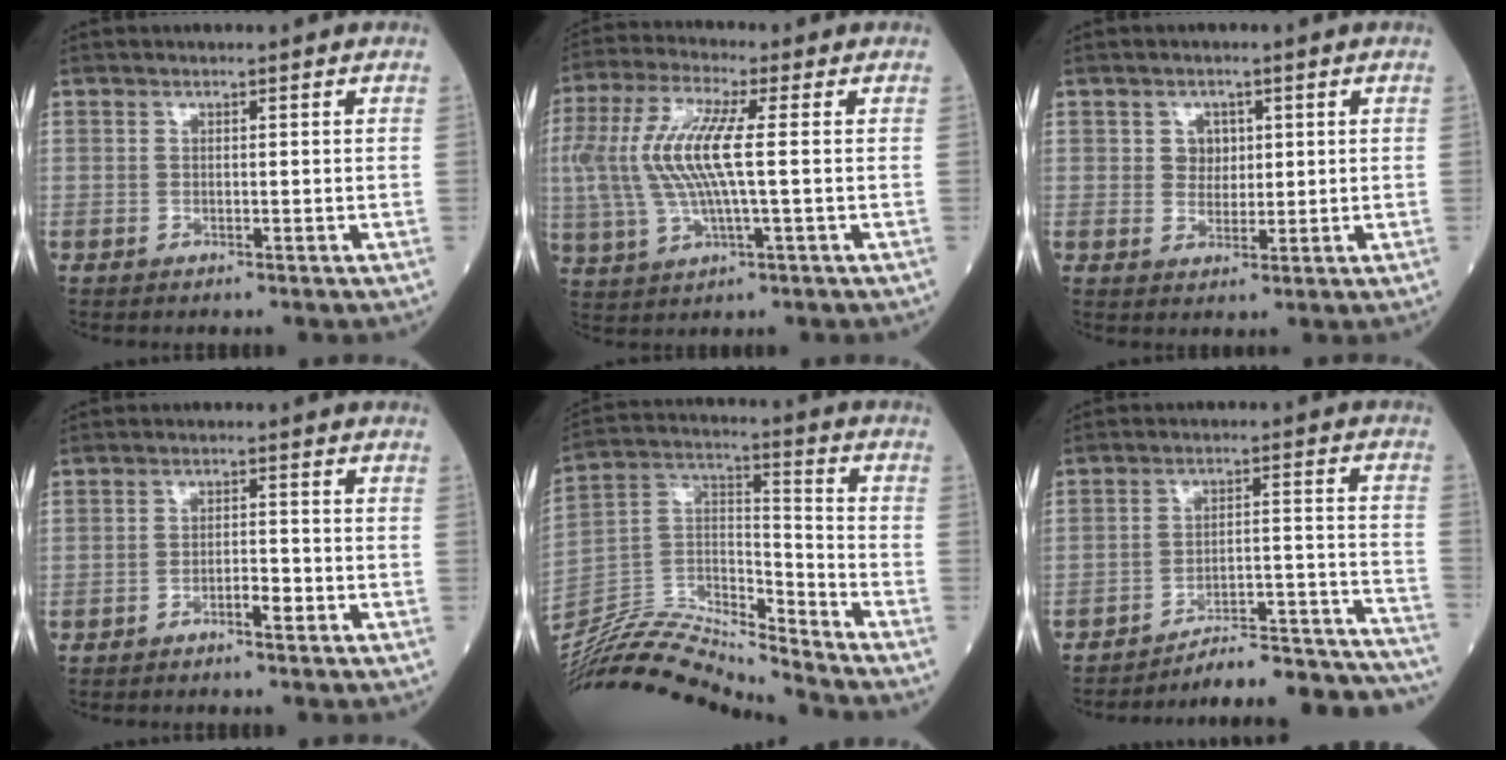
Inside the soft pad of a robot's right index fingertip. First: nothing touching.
{"total": 12.0, "force": [0.8, 2.3, 11.8], "torque": [-0.268, 0.014, 0.014]}
{"total": 2.8, "force": [0.9, 2.4, 1.2], "torque": [-0.014, 0.002, 0.014]}
{"total": 2.5, "force": [-1.6, 0.7, 1.8], "torque": [-0.023, 0.006, -0.029]}
{"total": 18.6, "force": [-18.1, 0.5, 4.4], "torque": [-0.080, 0.039, -0.329]}
{"total": 21.3, "force": [-20.9, 0.0, 3.9], "torque": [-0.005, 0.022, -0.281]}